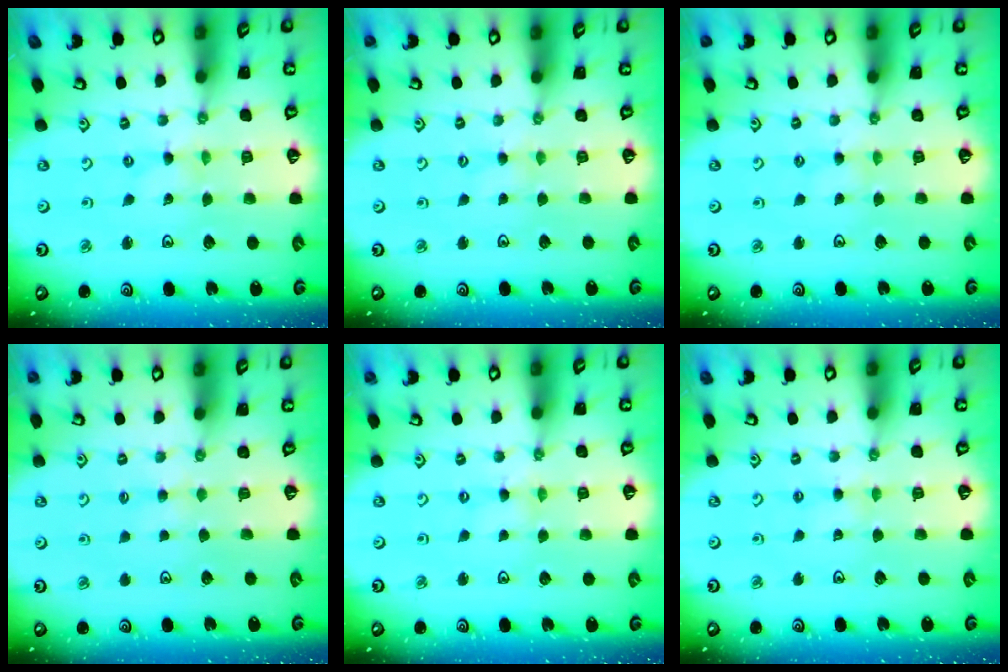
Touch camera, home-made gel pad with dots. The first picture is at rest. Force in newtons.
{"total": 0.9, "press": 0.9, "slide": 0.1}
{"total": 0.9, "press": 0.8, "slide": 0.2}
{"total": 2.3, "press": 2.3, "slide": 0.4}
{"total": 0.0}
{"total": 2.0, "press": 2.0, "slide": 0.3}